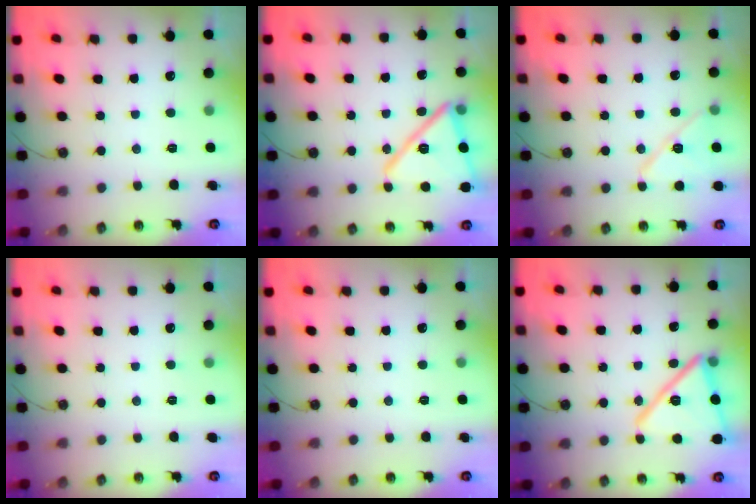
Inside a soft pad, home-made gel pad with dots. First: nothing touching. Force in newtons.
{"total": 18.9, "press": 18.9, "slide": 1.2}
{"total": 11.6, "press": 11.5, "slide": 1.5}
{"total": 0.0}
{"total": 0.0}
{"total": 19.0, "press": 18.9, "slide": 1.6}